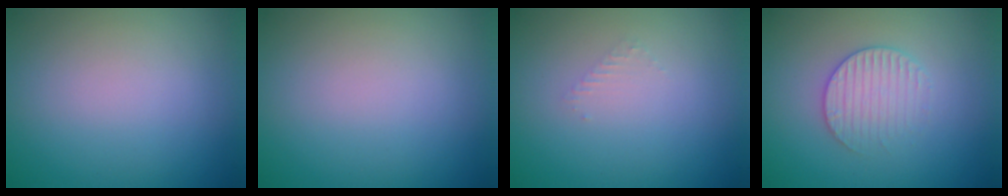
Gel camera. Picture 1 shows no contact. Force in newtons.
{"total": 0.0}
{"total": 0.8, "press": 0.8, "slide": 0.3}
{"total": 2.8, "press": 2.7, "slide": 0.6}